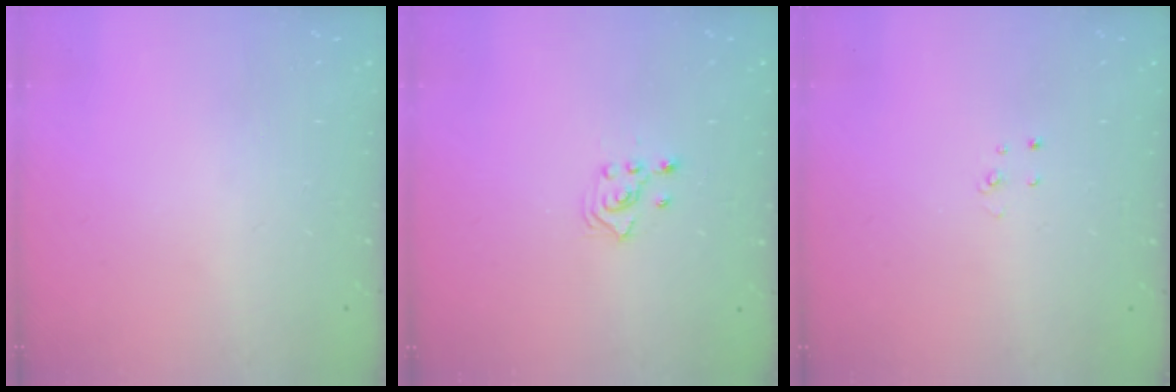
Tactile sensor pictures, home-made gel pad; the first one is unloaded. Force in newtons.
{"total": 2.5, "press": 2.3, "slide": 1.0}
{"total": 2.7, "press": 2.7, "slide": 0.3}